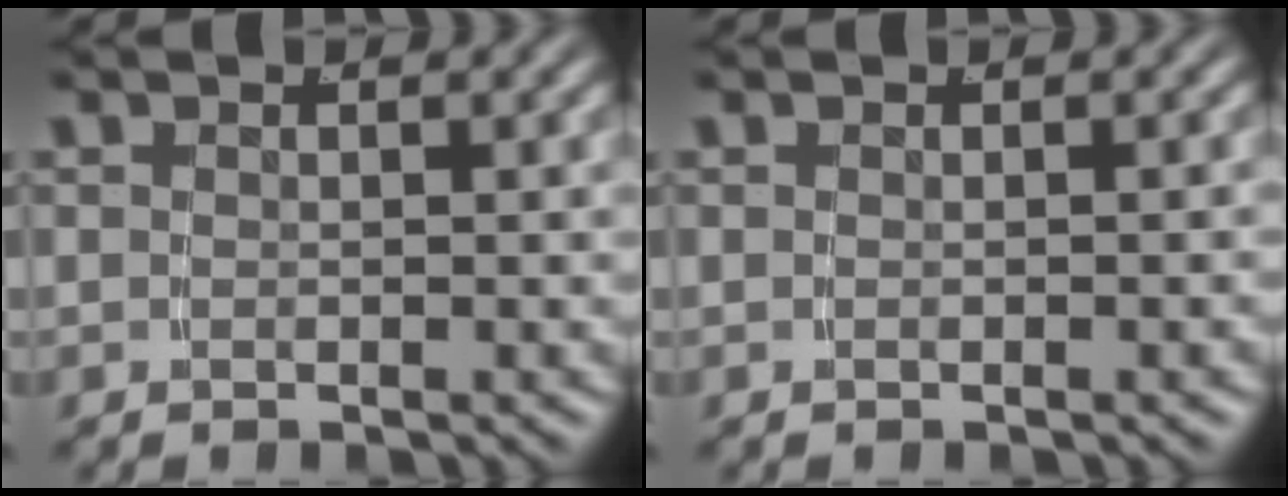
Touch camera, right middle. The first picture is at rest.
{"total": 0.0}